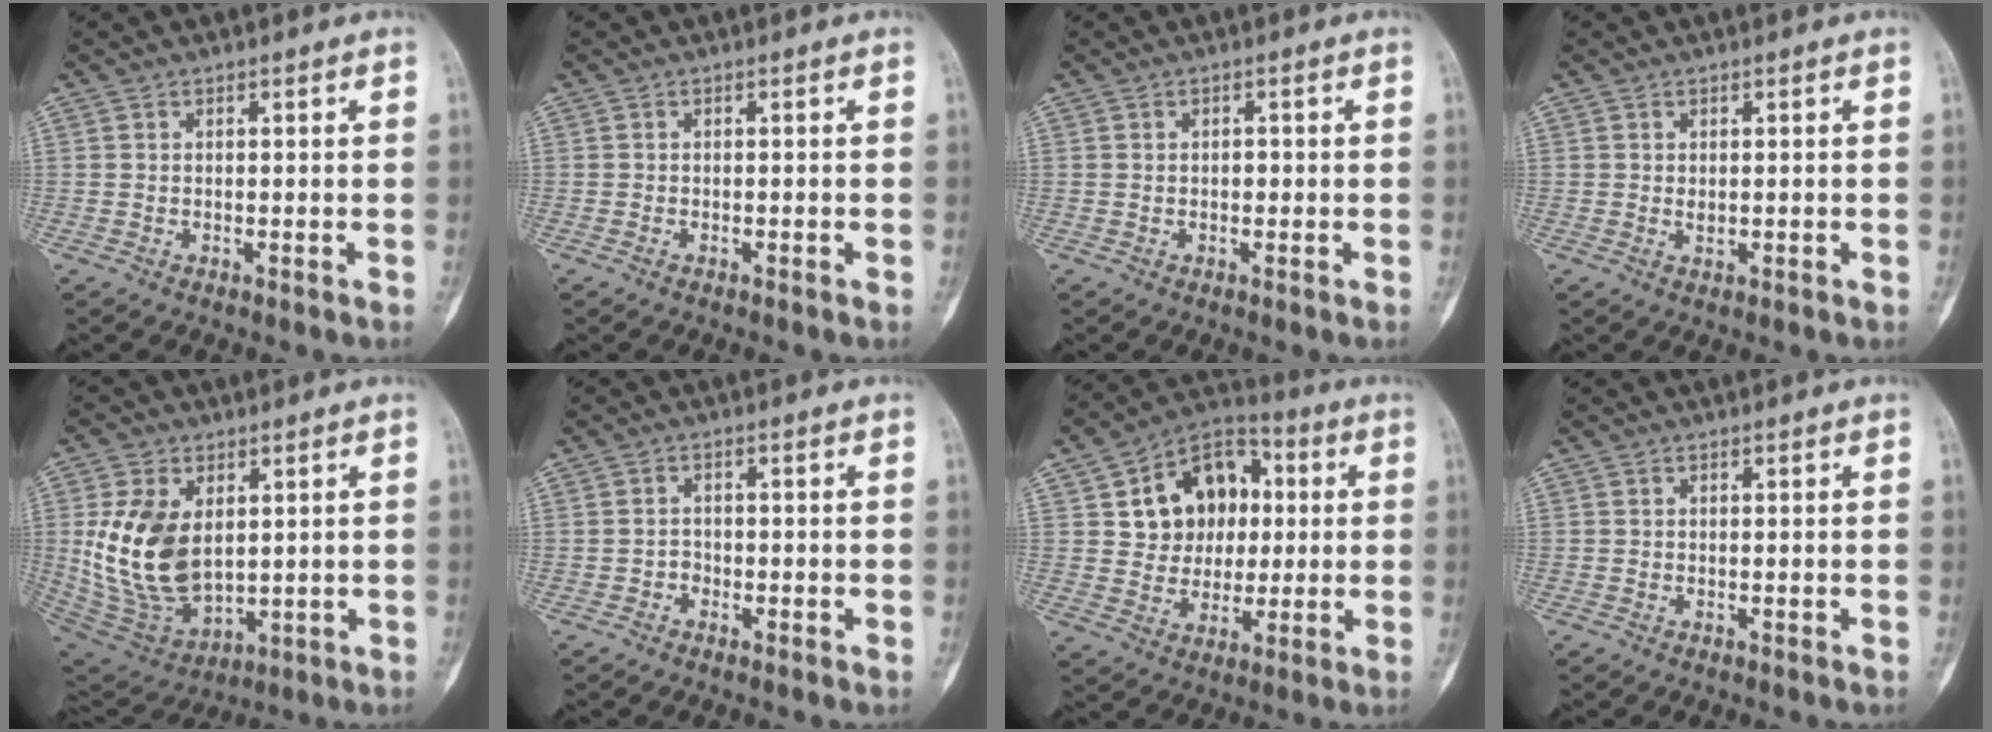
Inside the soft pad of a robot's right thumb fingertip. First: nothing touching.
{"total": 0.5, "force": [-0.3, 0.2, 0.4], "torque": [-0.011, 0.002, -0.004]}
{"total": 1.0, "force": [0.0, 0.7, 0.7], "torque": [-0.006, 0.003, -0.003]}
{"total": 1.1, "force": [0.0, 0.6, 0.9], "torque": [-0.014, -0.002, 0.003]}
{"total": 16.4, "force": [2.4, 10.3, 12.5], "torque": [-0.225, -0.018, 0.067]}
{"total": 1.4, "force": [-0.8, 1.1, 0.4], "torque": [-0.001, 0.005, -0.020]}
{"total": 15.4, "force": [3.0, 12.1, 8.9], "torque": [-0.089, 0.012, 0.049]}
{"total": 0.0}